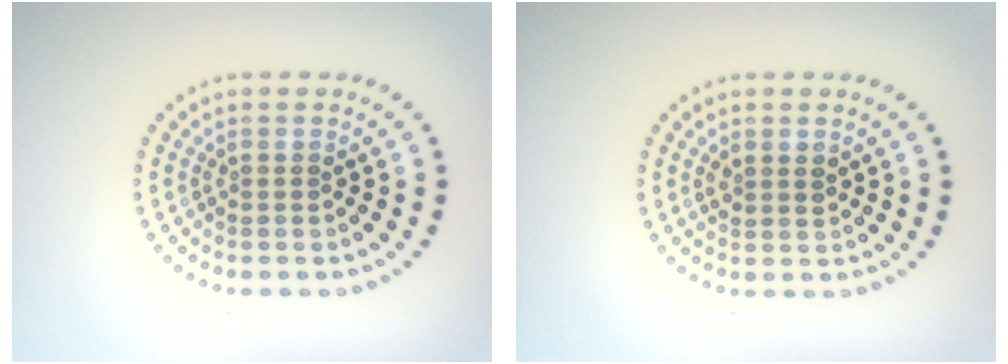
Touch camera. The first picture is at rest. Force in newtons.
{"total": 1.1, "press": 1.0, "slide": 0.5}